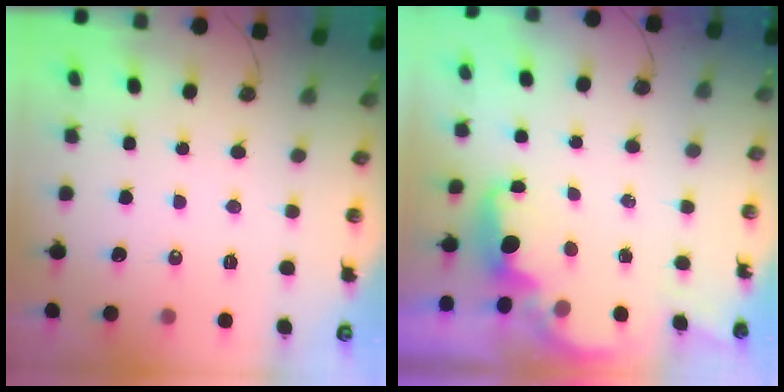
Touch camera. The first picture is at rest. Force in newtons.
{"total": 1.9, "press": 1.7, "slide": 0.8}